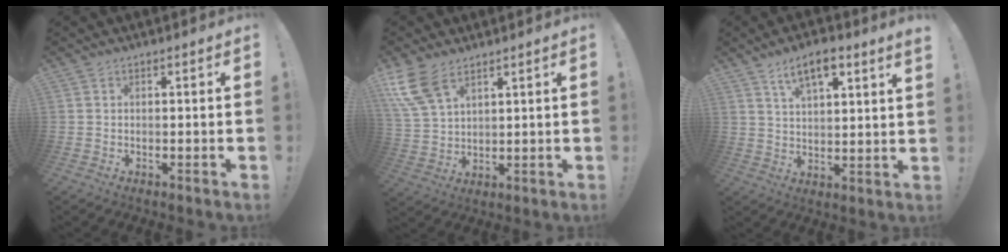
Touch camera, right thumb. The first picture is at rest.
{"total": 10.7, "force": [6.7, 5.4, 6.3], "torque": [-0.141, -0.025, 0.133]}
{"total": 8.3, "force": [5.7, 1.9, 5.8], "torque": [-0.091, -0.026, 0.097]}